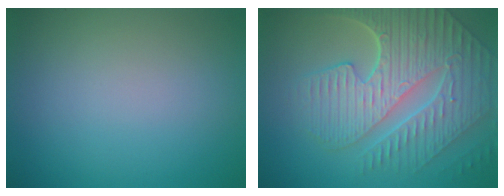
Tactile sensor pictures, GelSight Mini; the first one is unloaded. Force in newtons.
{"total": 9.5, "press": 6.5, "slide": 7.0}